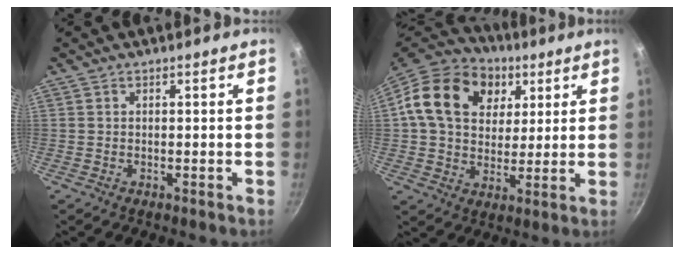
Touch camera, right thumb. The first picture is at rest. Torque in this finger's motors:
{"motor_torque": [0.60, 0.92, 0.71, -0.61, 0.13]}